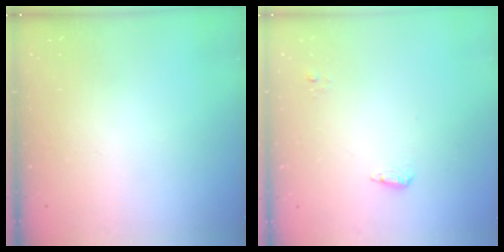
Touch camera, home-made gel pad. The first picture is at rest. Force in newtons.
{"total": 5.2, "press": 5.1, "slide": 1.0}